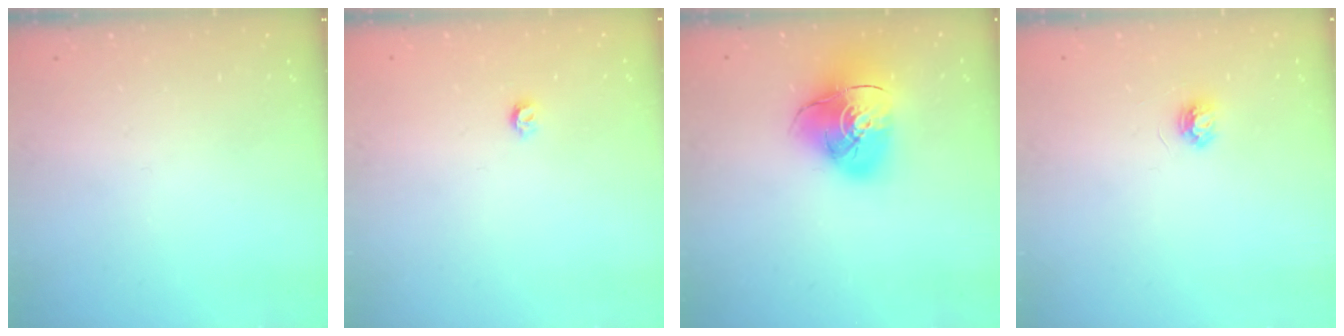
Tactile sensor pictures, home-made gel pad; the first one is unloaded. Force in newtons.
{"total": 3.5, "press": 3.5, "slide": 0.3}
{"total": 16.0, "press": 15.8, "slide": 2.1}
{"total": 3.7, "press": 3.7, "slide": 0.5}